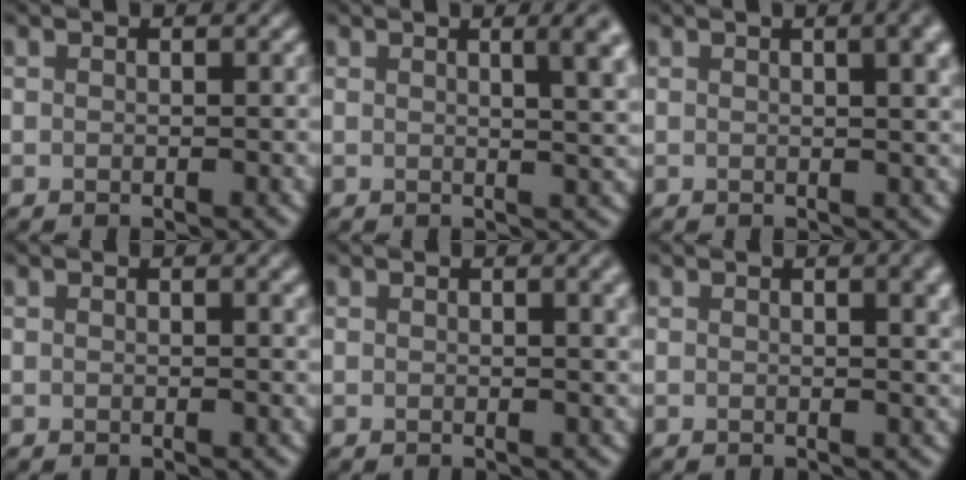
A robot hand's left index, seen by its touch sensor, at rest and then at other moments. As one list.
[{"total": 5.3, "force": [1.7, 1.9, 4.7], "torque": [-0.029, 0.014, 0.015]}, {"total": 6.0, "force": [2.2, 2.7, 4.9], "torque": [-0.026, 0.028, 0.007]}, {"total": 1.1, "force": [0.6, 0.3, 0.9], "torque": [-0.007, 0.003, 0.007]}, {"total": 2.8, "force": [1.1, 0.9, 2.4], "torque": [-0.017, 0.006, 0.013]}, {"total": 3.6, "force": [1.3, 1.4, 3.1], "torque": [-0.026, 0.006, 0.017]}]